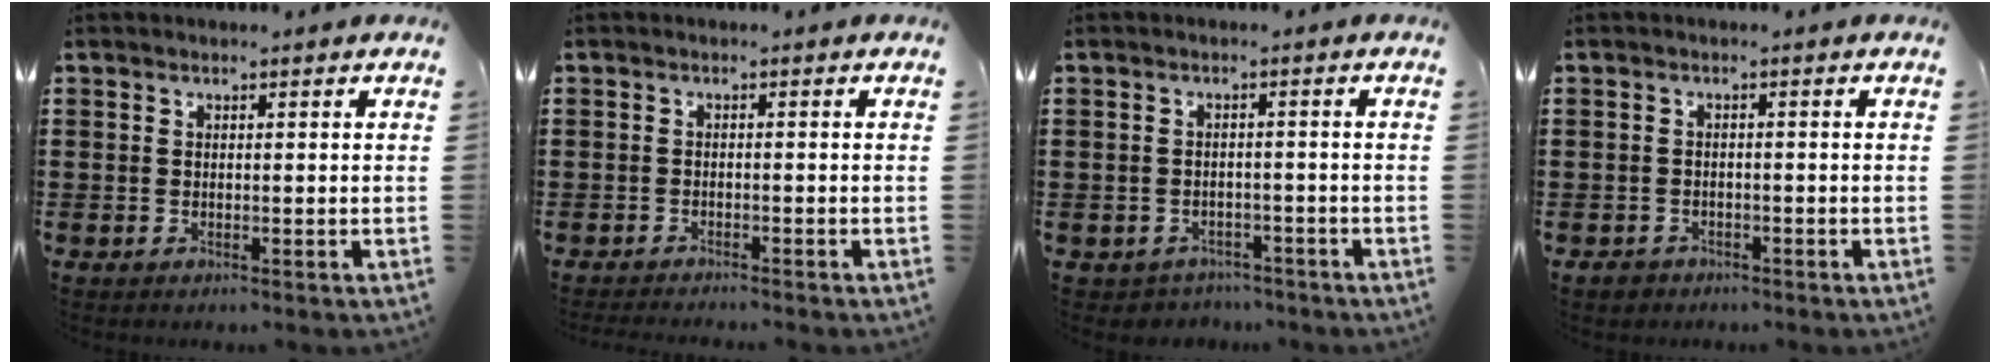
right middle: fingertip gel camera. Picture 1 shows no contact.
{"total": 1.2, "force": [-1.2, -0.1, 0.1], "torque": [-0.003, 0.001, -0.025]}
{"total": 1.9, "force": [-1.7, 0.7, -0.3], "torque": [-0.005, 0.001, -0.041]}
{"total": 1.2, "force": [-1.0, 0.6, 0.1], "torque": [-0.005, 0.001, -0.022]}